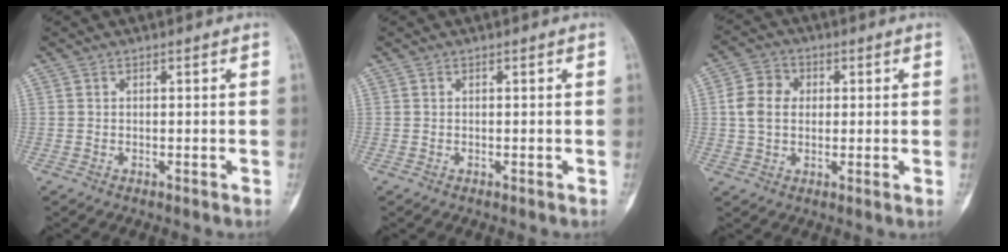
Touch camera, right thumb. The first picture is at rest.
{"total": 0.0}
{"total": 7.1, "force": [0.8, 5.6, 4.2], "torque": [-0.066, 0.010, 0.007]}